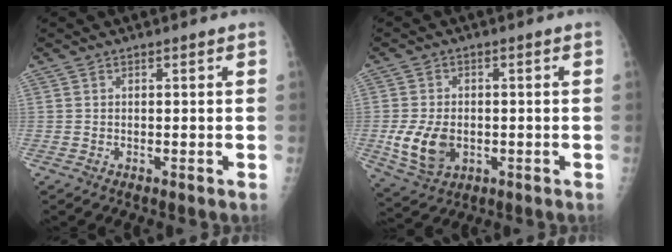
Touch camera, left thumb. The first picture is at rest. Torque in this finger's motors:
{"motor_torque": [-0.44, 1.04, 1.07, 0.16, 0.09]}